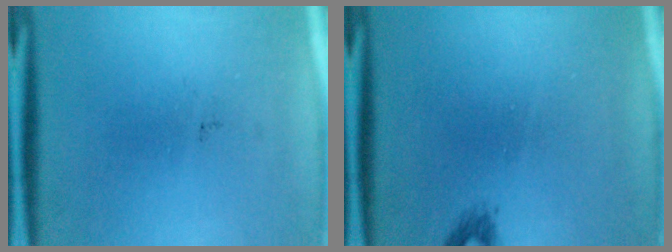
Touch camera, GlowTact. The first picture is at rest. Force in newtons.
{"total": 0.9}